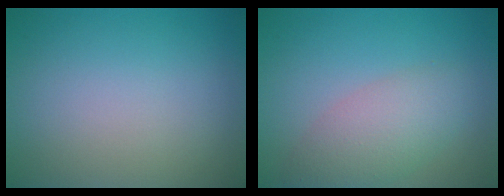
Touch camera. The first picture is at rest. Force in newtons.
{"total": 4.0, "press": 4.0, "slide": 0.2}